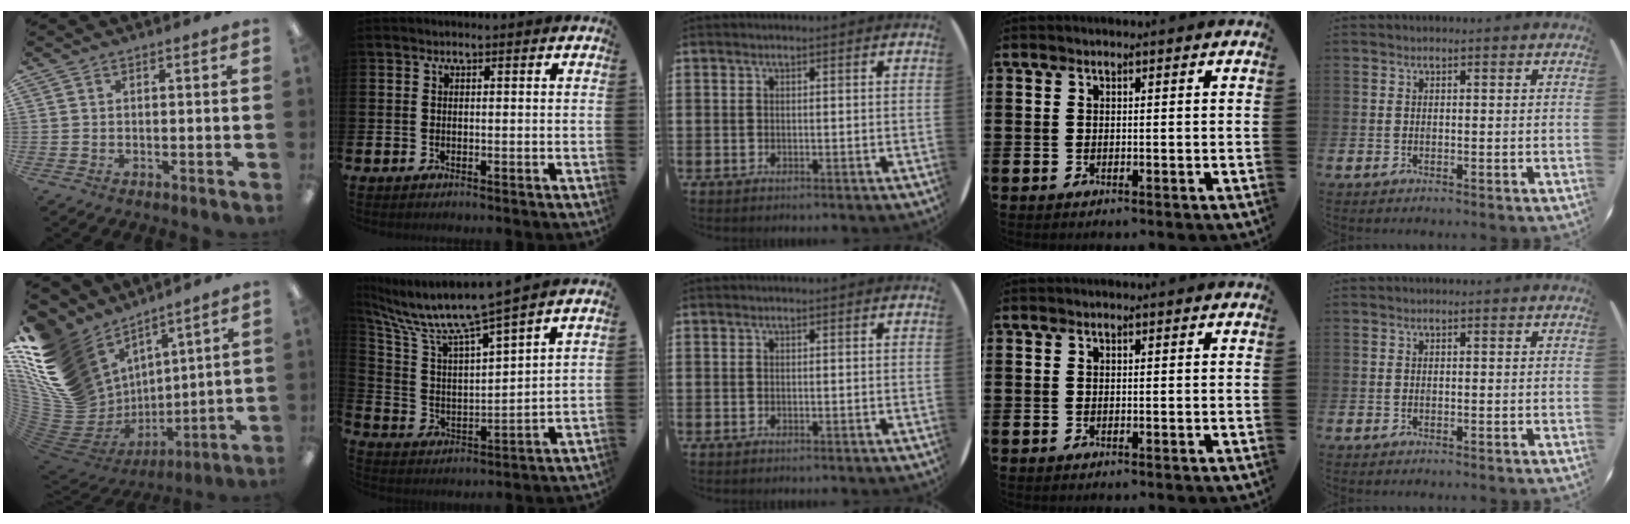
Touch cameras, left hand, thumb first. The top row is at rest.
{"thumb": {"total": 20.2, "force": [7.8, 15.1, 10.9], "torque": [-0.232, -0.082, 0.178]}, "index": {"total": 8.7, "force": [7.7, 0.2, 3.9], "torque": [-0.113, -0.053, 0.125]}}